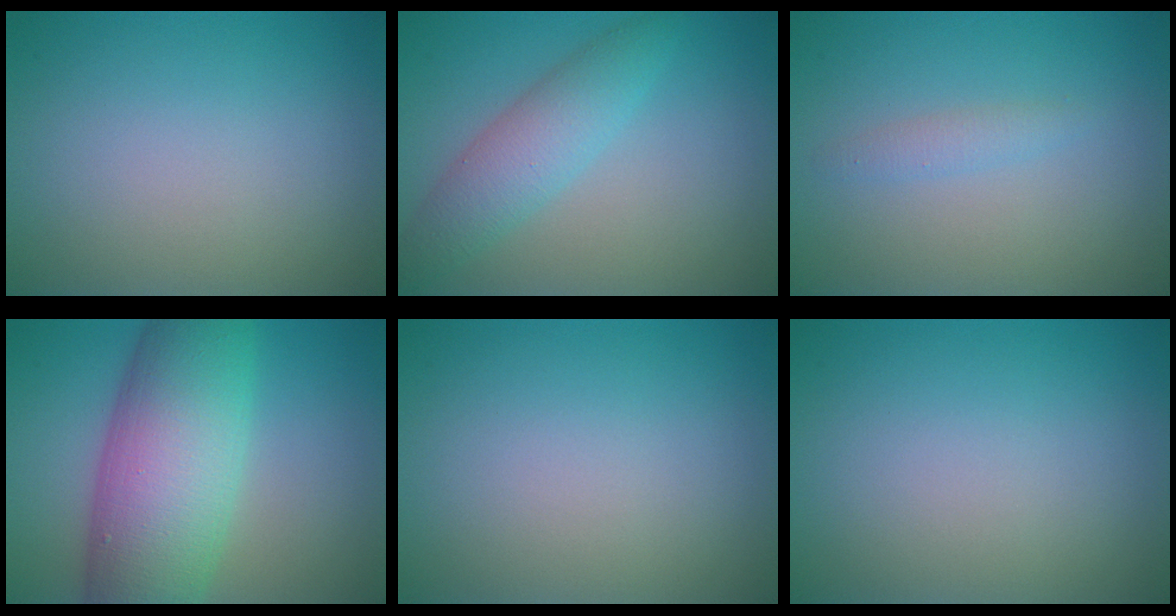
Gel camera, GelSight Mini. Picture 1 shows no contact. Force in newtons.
{"total": 3.9, "press": 3.9, "slide": 0.1}
{"total": 1.1, "press": 1.1, "slide": 0.1}
{"total": 11.7, "press": 11.7, "slide": 0.3}
{"total": 0.0}
{"total": 0.0}